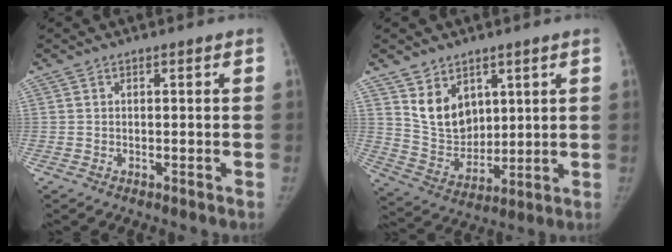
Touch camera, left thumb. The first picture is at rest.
{"total": 10.2, "force": [5.1, 7.4, 5.0], "torque": [-0.055, -0.041, 0.113]}